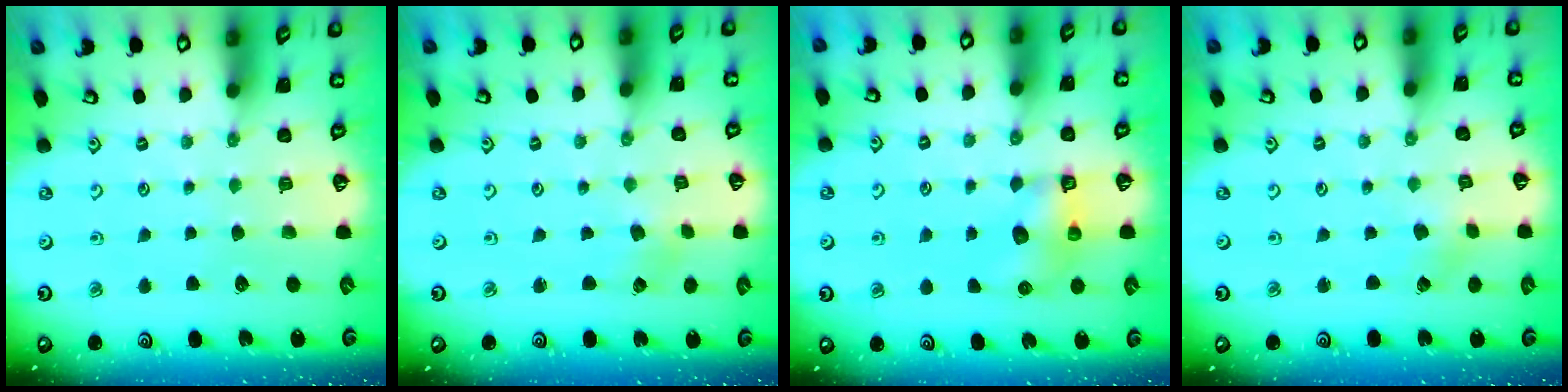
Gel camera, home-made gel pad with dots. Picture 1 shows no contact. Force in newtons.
{"total": 2.6, "press": 2.6, "slide": 0.6}
{"total": 6.7, "press": 6.7, "slide": 0.1}
{"total": 0.5, "press": 0.5, "slide": 0.1}